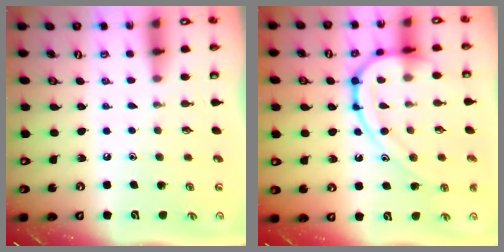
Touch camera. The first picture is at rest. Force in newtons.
{"total": 15.2, "press": 15.2, "slide": 0.8}